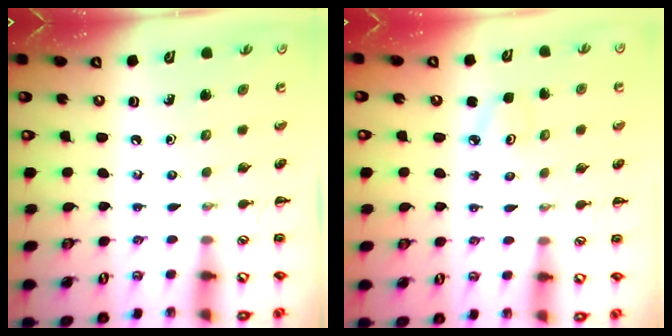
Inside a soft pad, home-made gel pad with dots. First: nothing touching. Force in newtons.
{"total": 2.3, "press": 2.2, "slide": 0.5}